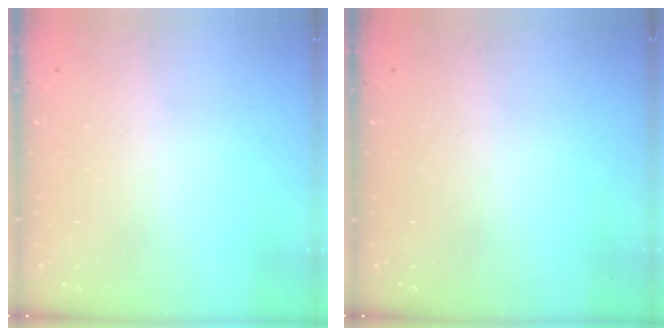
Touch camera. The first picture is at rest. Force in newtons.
{"total": 0.0}